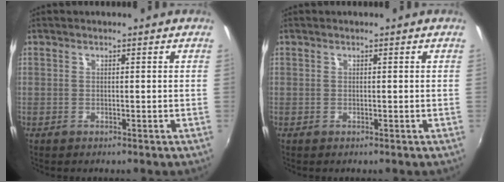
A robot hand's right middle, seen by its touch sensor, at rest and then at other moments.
{"total": 0.0}